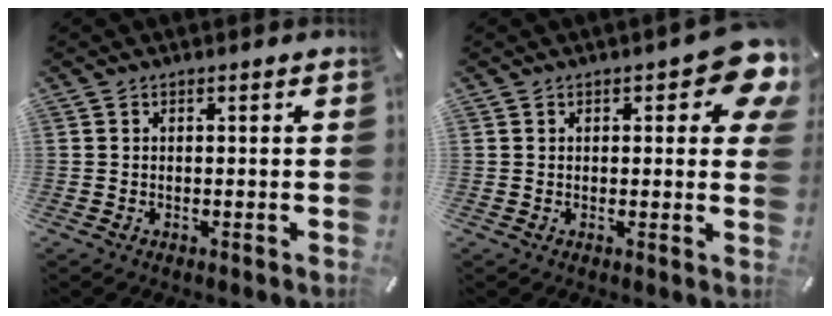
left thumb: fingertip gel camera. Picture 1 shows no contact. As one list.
[{"total": 8.7, "force": [3.6, 3.7, 7.0], "torque": [-0.078, -0.019, 0.059]}]